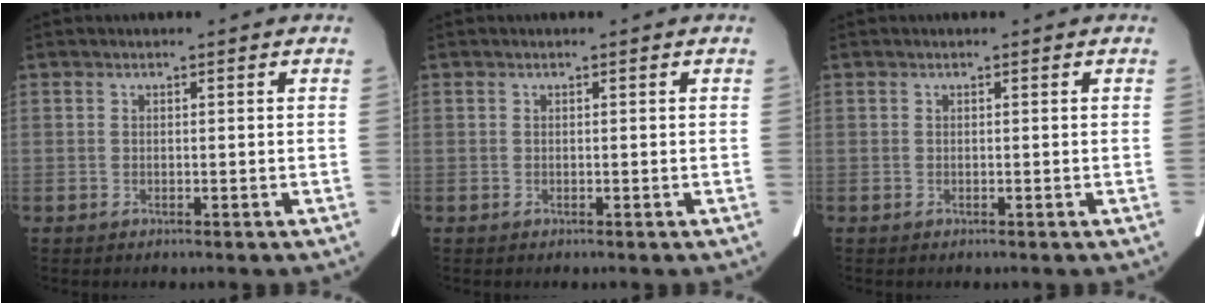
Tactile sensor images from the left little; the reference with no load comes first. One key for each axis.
{"total": 0.0}
{"total": 0.0}